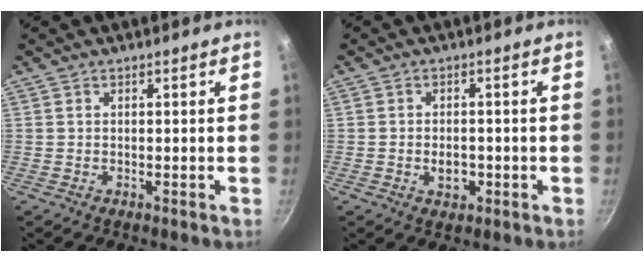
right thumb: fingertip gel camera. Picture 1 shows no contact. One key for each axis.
{"total": 3.8, "fx": -1.0, "fy": 2.6, "fz": 2.6, "tx": -0.029, "ty": 0.007, "tz": -0.015}